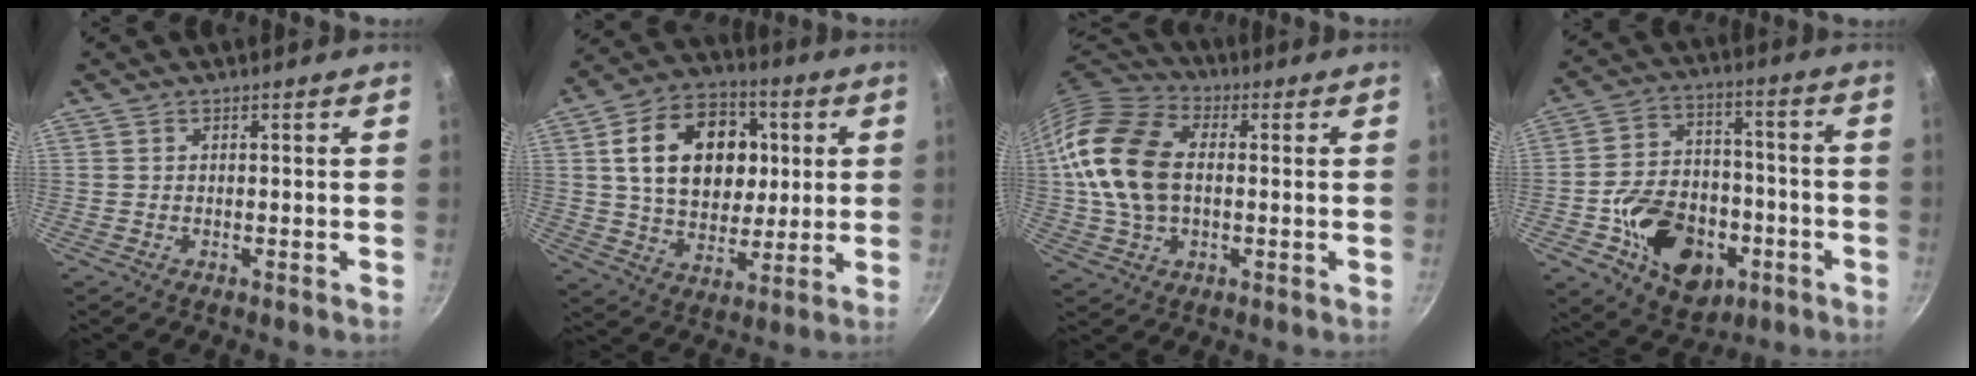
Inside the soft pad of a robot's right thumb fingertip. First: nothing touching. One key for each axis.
{"total": 19.8, "fx": 3.8, "fy": 14.4, "fz": 12.9, "tx": -0.174, "ty": 0.010, "tz": 0.061}
{"total": 17.5, "fx": 0.7, "fy": 11.7, "fz": 13.1, "tx": -0.243, "ty": 0.025, "tz": 0.001}
{"total": 18.9, "fx": -6.5, "fy": 13.4, "fz": 11.7, "tx": -0.156, "ty": 0.048, "tz": -0.091}